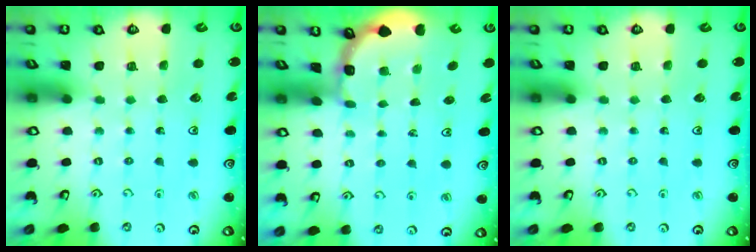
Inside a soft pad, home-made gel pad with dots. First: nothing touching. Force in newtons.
{"total": 1.8, "press": 1.8, "slide": 0.2}
{"total": 0.0}